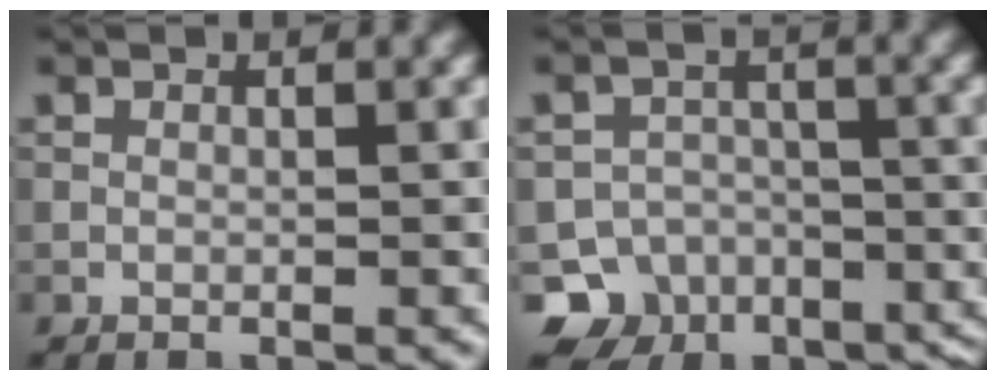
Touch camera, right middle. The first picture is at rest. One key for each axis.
{"total": 10.3, "fx": -7.1, "fy": 7.2, "fz": 1.8, "tx": -0.015, "ty": -0.009, "tz": -0.096}